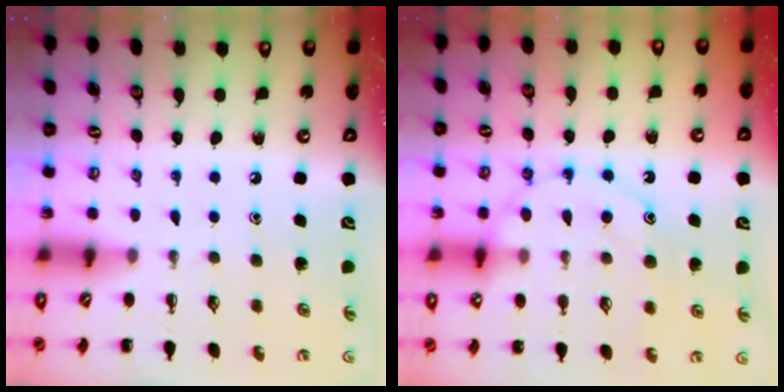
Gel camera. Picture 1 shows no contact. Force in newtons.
{"total": 12.6, "press": 12.5, "slide": 1.0}